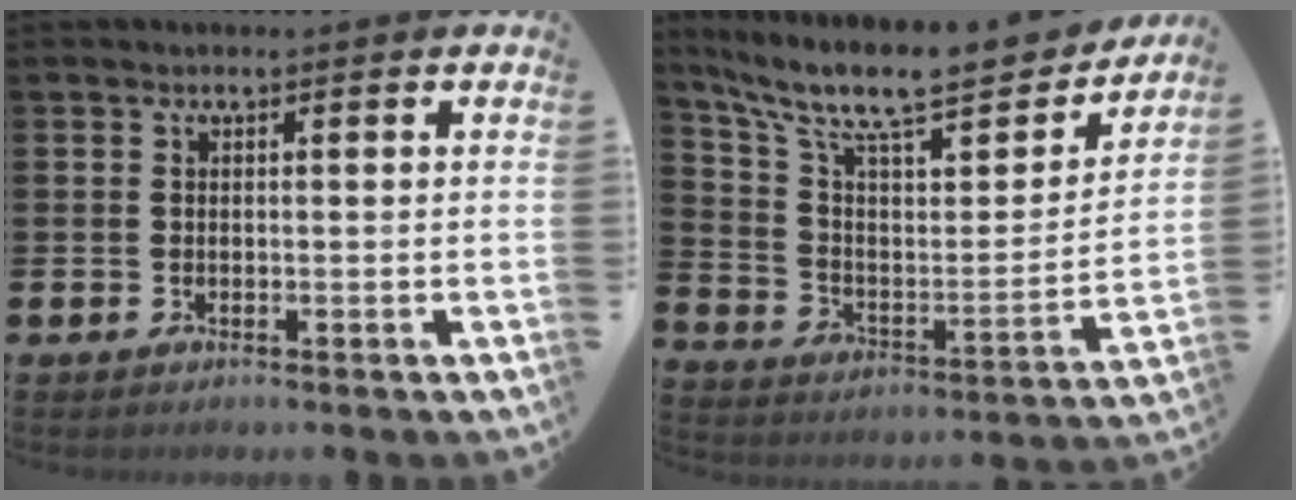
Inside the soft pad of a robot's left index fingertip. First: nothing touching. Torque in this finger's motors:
{"motor_torque": [0.15, -0.87, 0.93, 0.21]}